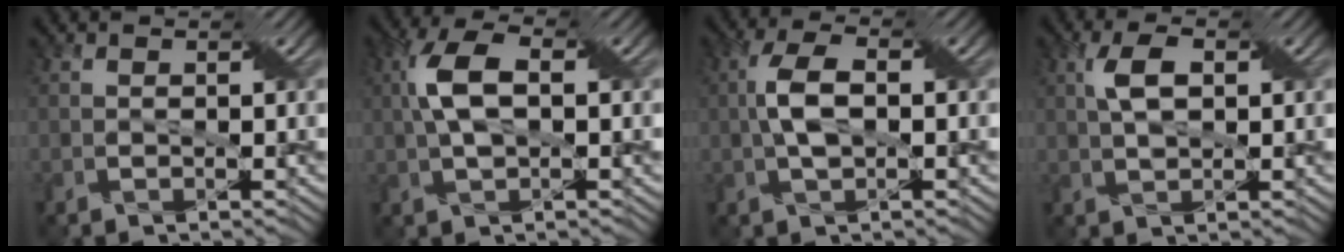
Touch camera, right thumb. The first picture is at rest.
{"total": 6.8, "force": [1.0, 3.1, 5.9], "torque": [-0.136, 0.016, 0.013]}
{"total": 5.0, "force": [0.1, 2.2, 4.5], "torque": [-0.103, 0.007, -0.001]}
{"total": 4.5, "force": [1.3, 2.0, 3.8], "torque": [-0.081, 0.009, 0.024]}